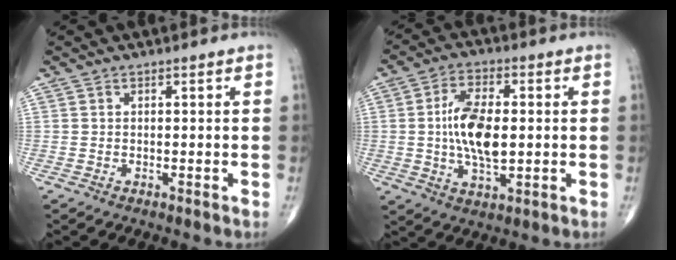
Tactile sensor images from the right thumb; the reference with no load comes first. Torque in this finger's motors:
{"motor_torque": [0.54, 2.66, 1.32, -0.18, 0.13]}